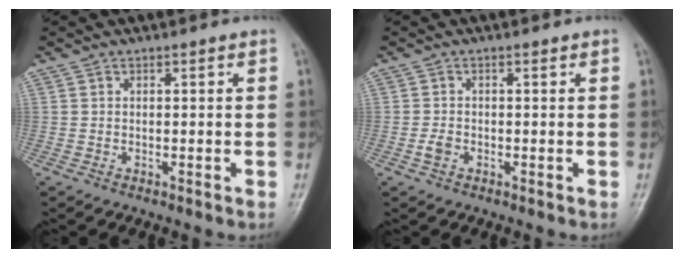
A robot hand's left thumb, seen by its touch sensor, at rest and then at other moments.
{"total": 1.7, "force": [-0.4, 1.2, 1.2], "torque": [-0.022, 0.002, -0.009]}